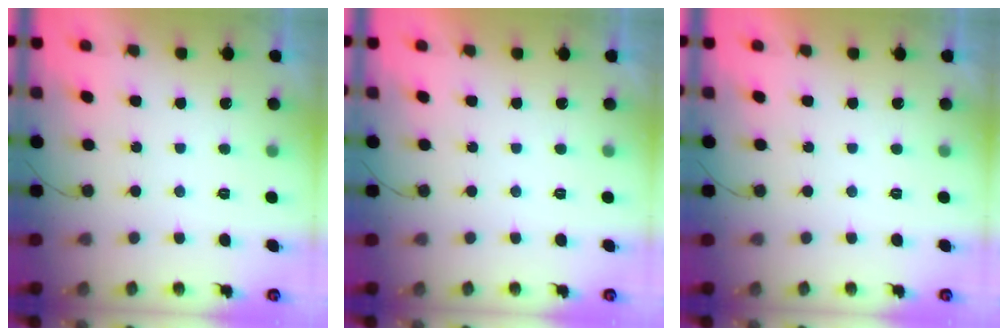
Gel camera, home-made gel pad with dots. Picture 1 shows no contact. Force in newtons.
{"total": 1.8, "press": 1.7, "slide": 0.0}
{"total": 1.8, "press": 1.7, "slide": 0.0}